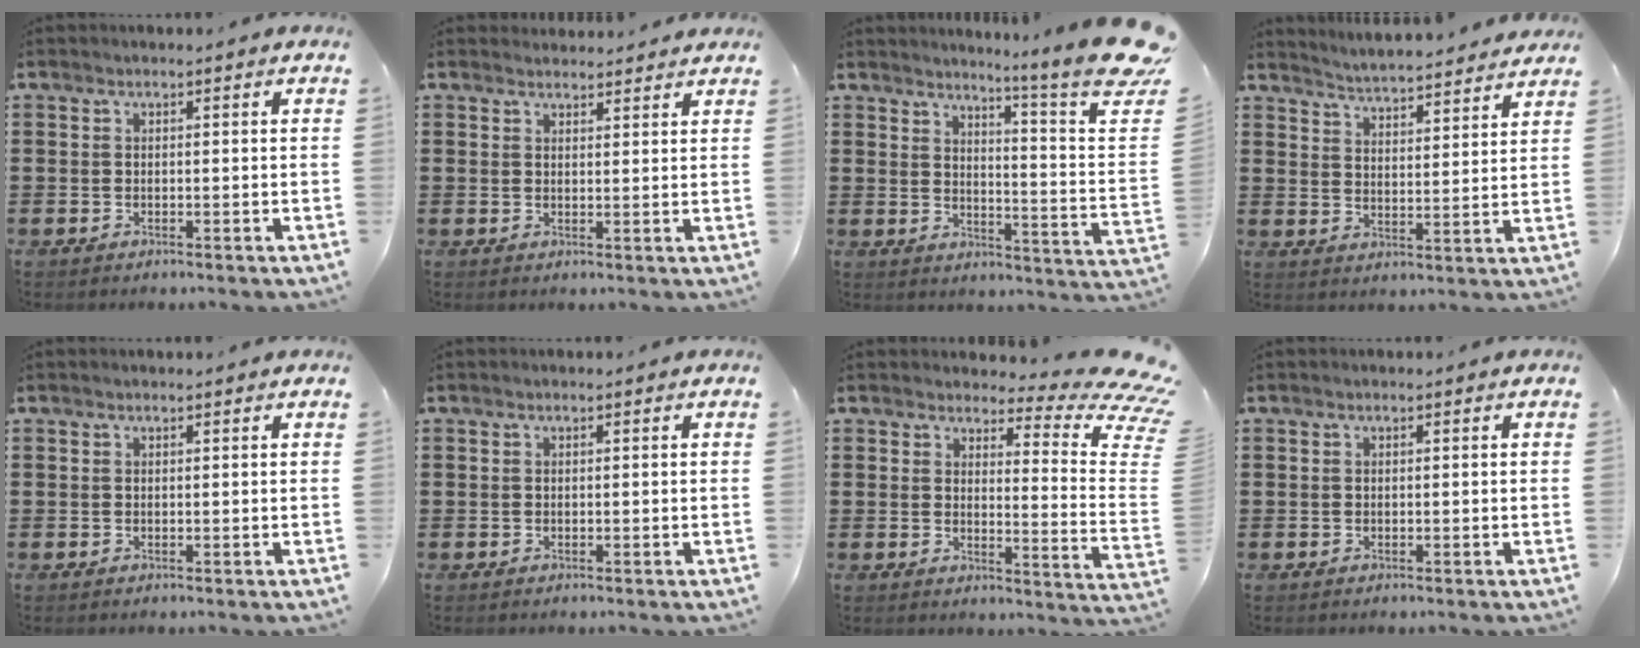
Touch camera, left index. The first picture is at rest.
{"total": 2.1, "force": [2.1, 0.2, -0.1], "torque": [-0.004, -0.002, 0.041]}
{"total": 8.7, "force": [6.9, -1.0, 5.2], "torque": [-0.099, -0.055, 0.111]}
{"total": 4.0, "force": [4.0, -0.5, -0.1], "torque": [-0.020, -0.033, 0.066]}
{"total": 0.0}
{"total": 0.0}
{"total": 6.0, "force": [4.6, 0.9, 3.7], "torque": [-0.059, -0.048, 0.073]}
{"total": 0.0}